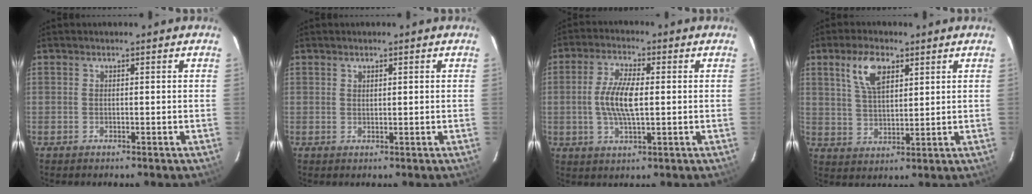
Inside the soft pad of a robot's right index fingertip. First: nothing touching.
{"total": 0.9, "force": [0.6, 0.4, 0.5], "torque": [-0.007, 0.002, 0.012]}
{"total": 8.2, "force": [0.1, 2.8, 7.7], "torque": [-0.156, 0.002, 0.000]}
{"total": 8.1, "force": [4.1, 3.8, 5.8], "torque": [-0.112, 0.013, 0.081]}